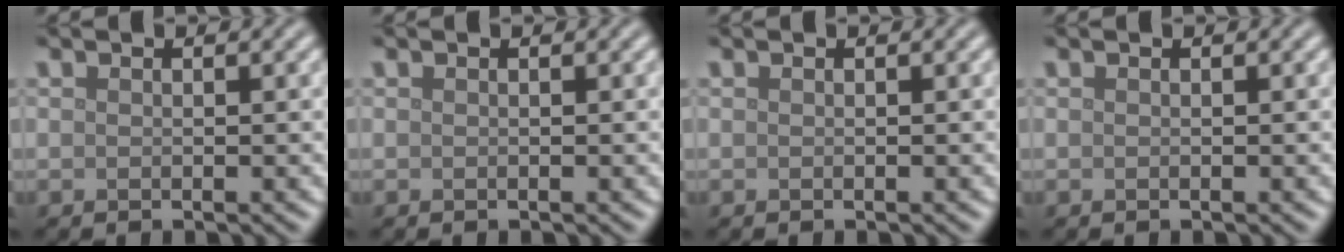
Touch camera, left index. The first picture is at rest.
{"total": 0.0}
{"total": 0.0}
{"total": 0.0}